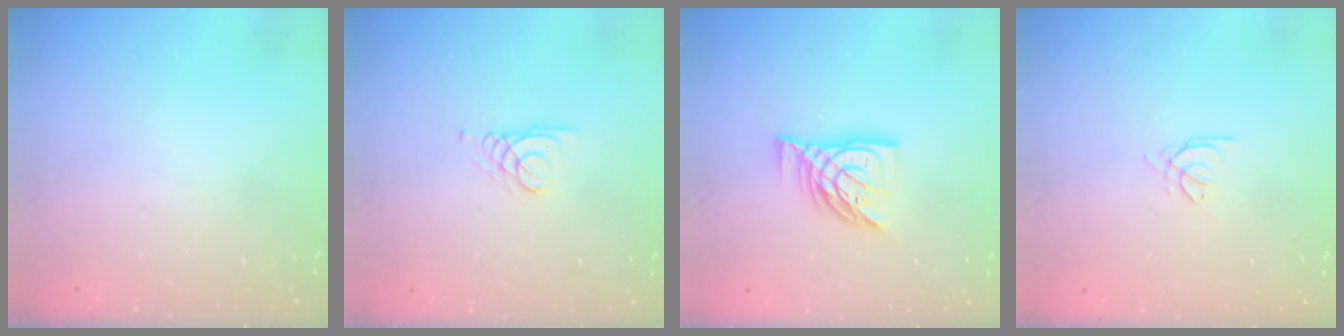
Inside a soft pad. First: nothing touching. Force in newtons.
{"total": 1.7, "press": 1.7, "slide": 0.2}
{"total": 11.0, "press": 11.0, "slide": 1.0}
{"total": 1.2, "press": 1.1, "slide": 0.4}